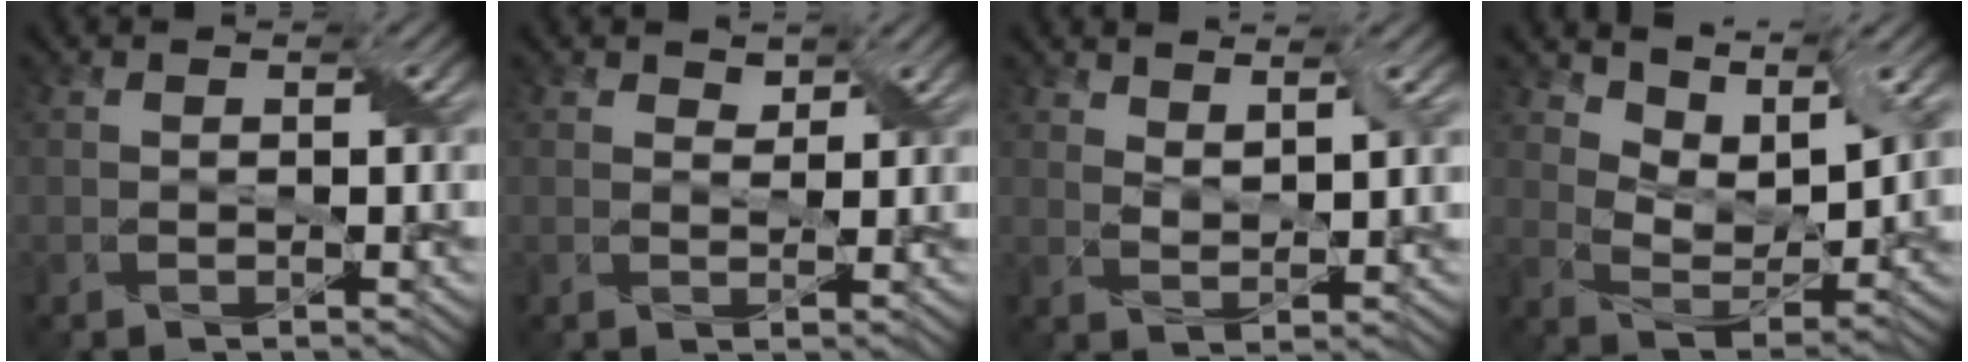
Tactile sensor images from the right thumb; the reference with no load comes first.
{"total": 1.3, "force": [1.1, 0.6, 0.4], "torque": [-0.014, 0.000, 0.020]}
{"total": 3.5, "force": [2.6, 0.8, 2.2], "torque": [-0.048, -0.001, 0.051]}
{"total": 8.4, "force": [6.4, 3.0, 4.5], "torque": [-0.103, -0.004, 0.109]}